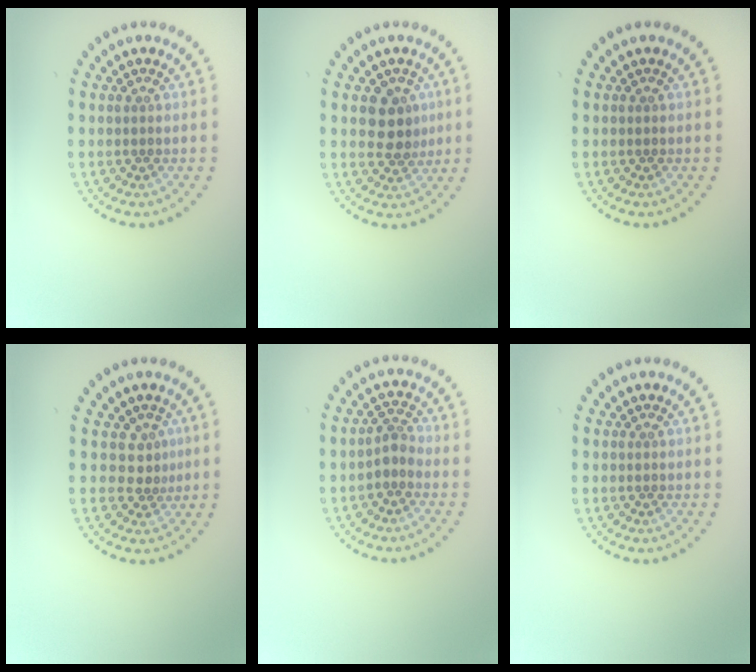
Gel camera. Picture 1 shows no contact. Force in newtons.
{"total": 3.4, "press": 3.2, "slide": 1.2}
{"total": 0.0}
{"total": 1.8, "press": 1.1, "slide": 1.4}
{"total": 1.7, "press": 1.4, "slide": 1.1}
{"total": 0.0}